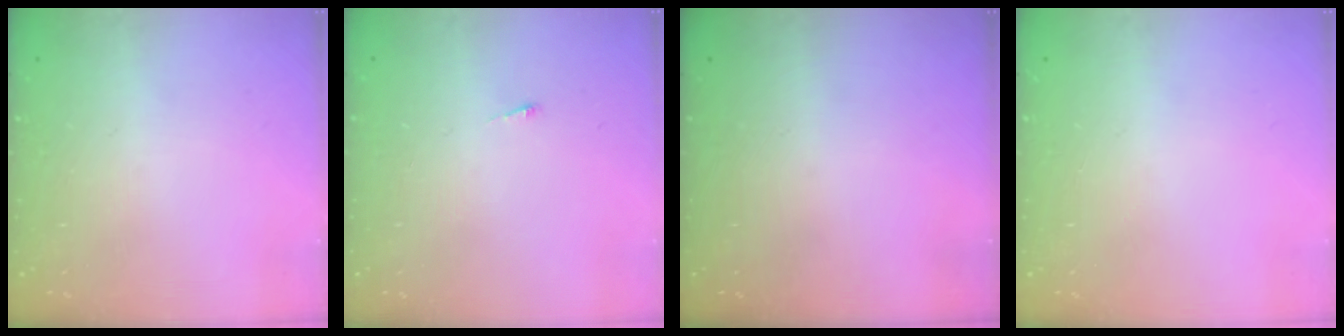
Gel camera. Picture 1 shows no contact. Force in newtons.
{"total": 2.6, "press": 2.5, "slide": 0.3}
{"total": 0.0}
{"total": 0.0}